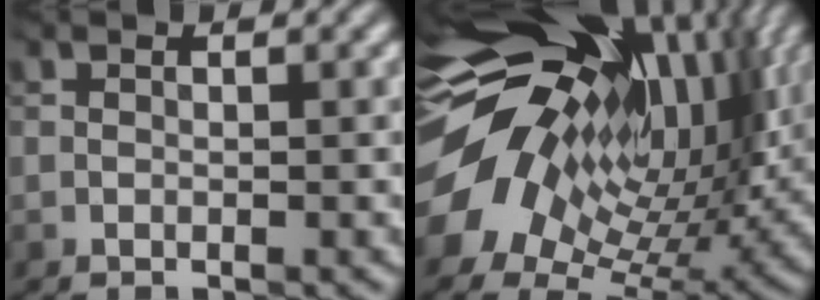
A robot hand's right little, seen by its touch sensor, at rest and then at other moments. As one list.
[{"total": 18.5, "force": [4.8, 10.8, 14.2], "torque": [-0.229, -0.004, 0.107]}]